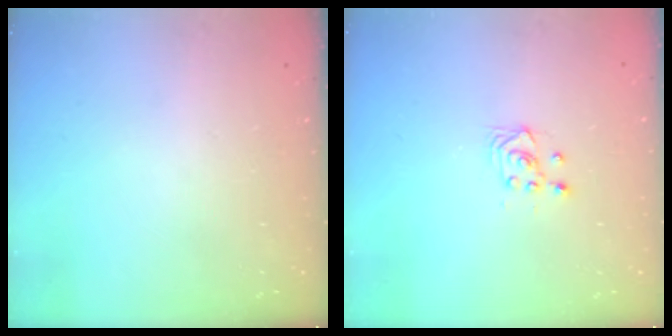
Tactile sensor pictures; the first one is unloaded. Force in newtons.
{"total": 3.4, "press": 3.0, "slide": 1.6}